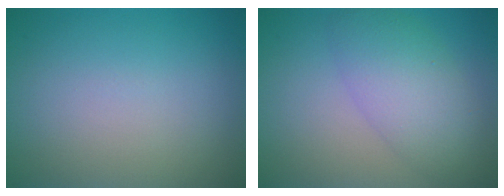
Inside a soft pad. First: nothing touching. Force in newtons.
{"total": 5.3, "press": 5.3, "slide": 0.2}